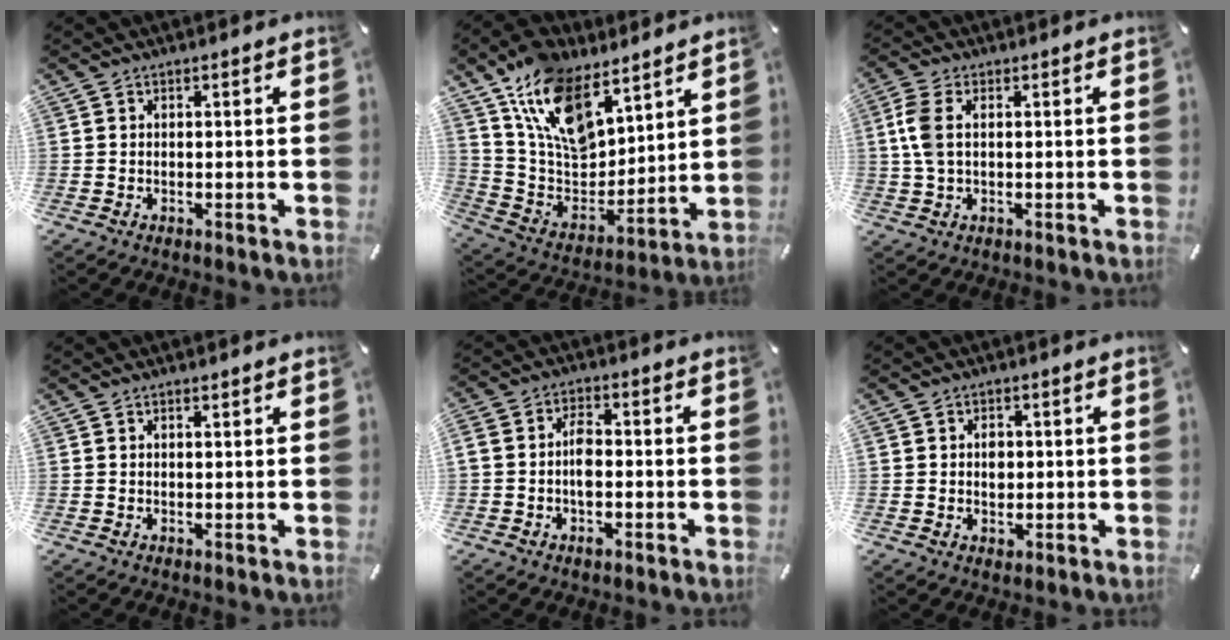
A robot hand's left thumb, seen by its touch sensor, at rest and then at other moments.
{"total": 17.9, "force": [11.7, 10.2, 9.0], "torque": [-0.182, -0.062, 0.221]}
{"total": 5.8, "force": [0.8, 3.0, 5.0], "torque": [-0.125, -0.001, 0.008]}
{"total": 0.6, "force": [0.4, 0.3, 0.4], "torque": [-0.008, 0.001, 0.007]}
{"total": 5.2, "force": [-1.2, 3.2, 3.9], "torque": [-0.068, 0.013, -0.018]}
{"total": 3.0, "force": [0.1, 2.6, 1.5], "torque": [-0.015, -0.001, -0.003]}